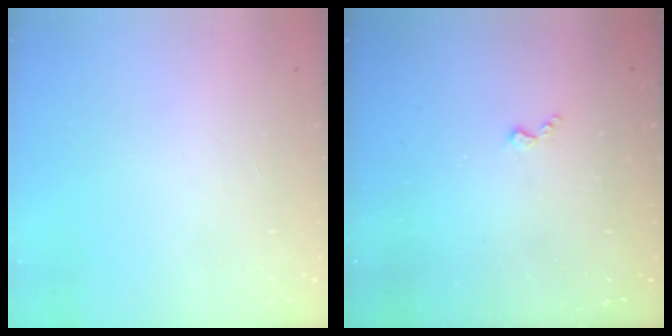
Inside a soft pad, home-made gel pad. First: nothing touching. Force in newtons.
{"total": 3.3, "press": 3.3, "slide": 0.5}